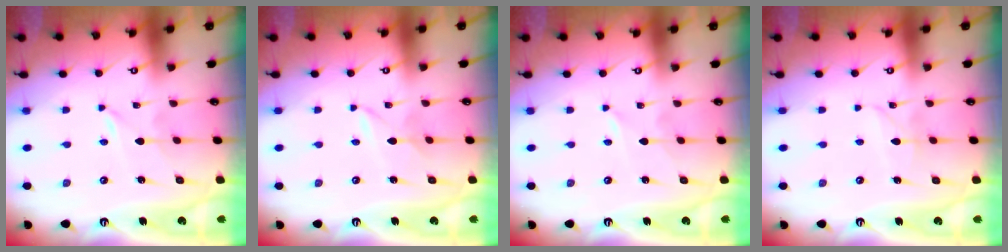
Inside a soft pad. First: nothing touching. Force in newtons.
{"total": 2.3, "press": 2.3, "slide": 0.3}
{"total": 0.8, "press": 0.8, "slide": 0.1}
{"total": 2.6, "press": 2.6, "slide": 0.3}